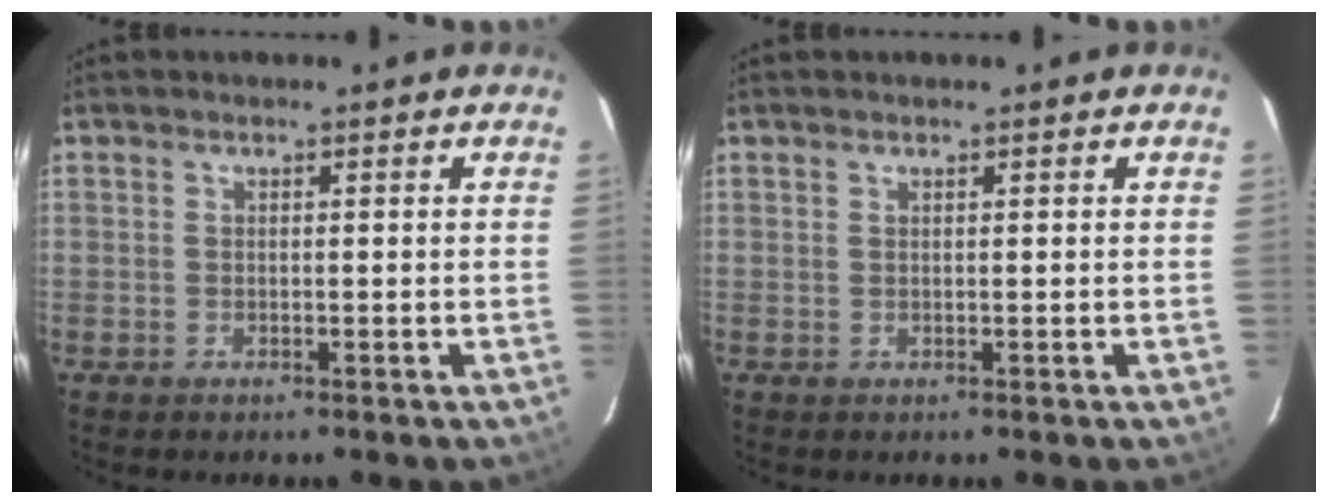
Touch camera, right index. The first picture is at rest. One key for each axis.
{"total": 0.0}